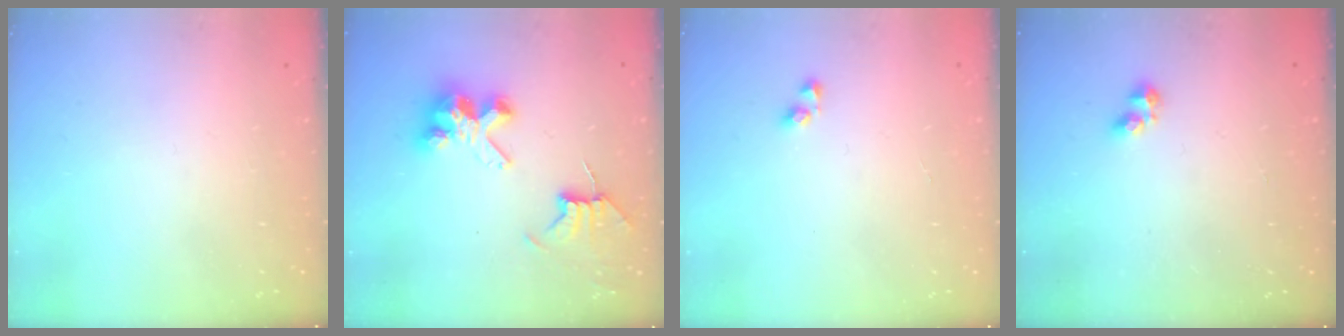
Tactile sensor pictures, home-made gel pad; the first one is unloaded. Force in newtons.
{"total": 8.7, "press": 8.6, "slide": 0.7}
{"total": 2.9, "press": 2.9, "slide": 0.2}
{"total": 2.8, "press": 2.7, "slide": 0.5}